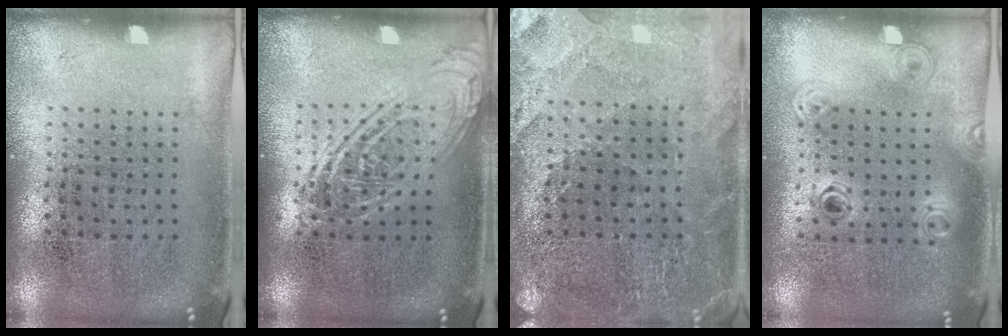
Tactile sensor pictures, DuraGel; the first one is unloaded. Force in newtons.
{"total": 2.4, "press": 2.4, "slide": 0.2}
{"total": 1.5, "press": 1.4, "slide": 0.3}
{"total": 1.2, "press": 1.1, "slide": 0.5}